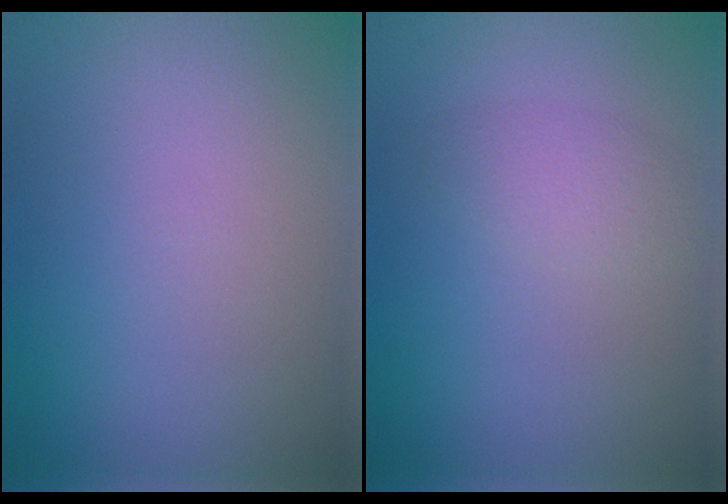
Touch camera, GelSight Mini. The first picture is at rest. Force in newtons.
{"total": 1.8, "press": 1.8, "slide": 0.1}